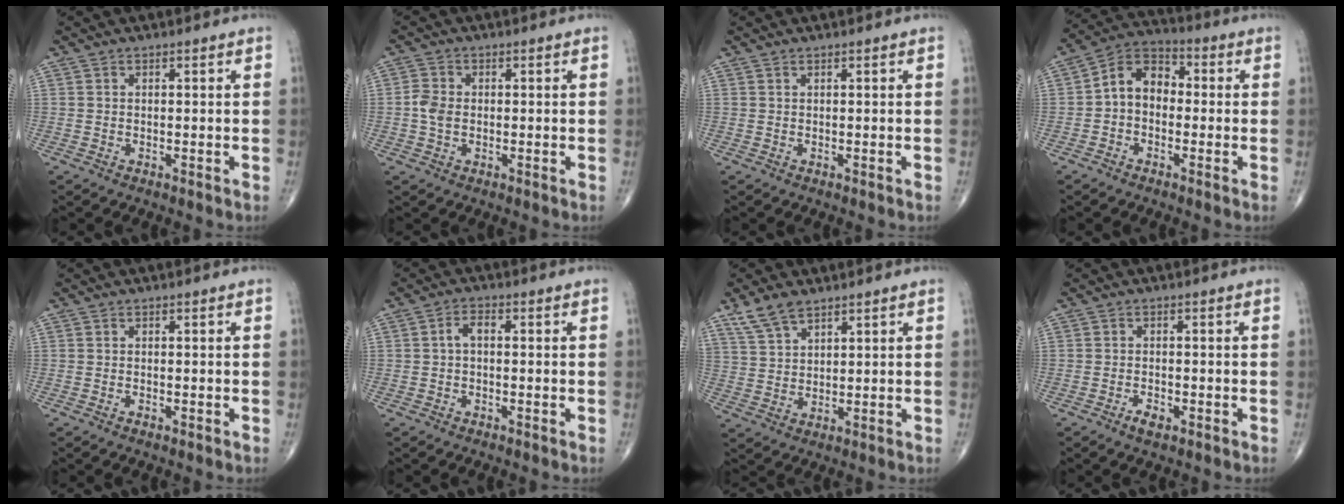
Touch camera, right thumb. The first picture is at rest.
{"total": 3.6, "force": [-0.3, 2.6, 2.4], "torque": [-0.047, 0.007, -0.010]}
{"total": 0.0}
{"total": 8.5, "force": [-0.6, 6.3, 5.7], "torque": [-0.068, 0.034, -0.030]}
{"total": 0.5, "force": [-0.3, 0.2, 0.4], "torque": [-0.010, 0.000, -0.006]}
{"total": 2.5, "force": [-0.1, 1.4, 2.1], "torque": [-0.034, 0.013, -0.008]}
{"total": 6.2, "force": [4.5, 2.8, 3.2], "torque": [-0.056, -0.013, 0.097]}
{"total": 2.2, "force": [-1.3, 1.0, 1.5], "torque": [-0.028, 0.004, -0.022]}